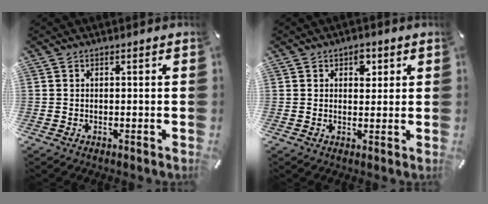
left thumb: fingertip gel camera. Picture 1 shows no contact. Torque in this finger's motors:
{"motor_torque": [0.46, 0.41, 0.24, -0.34, 0.00]}